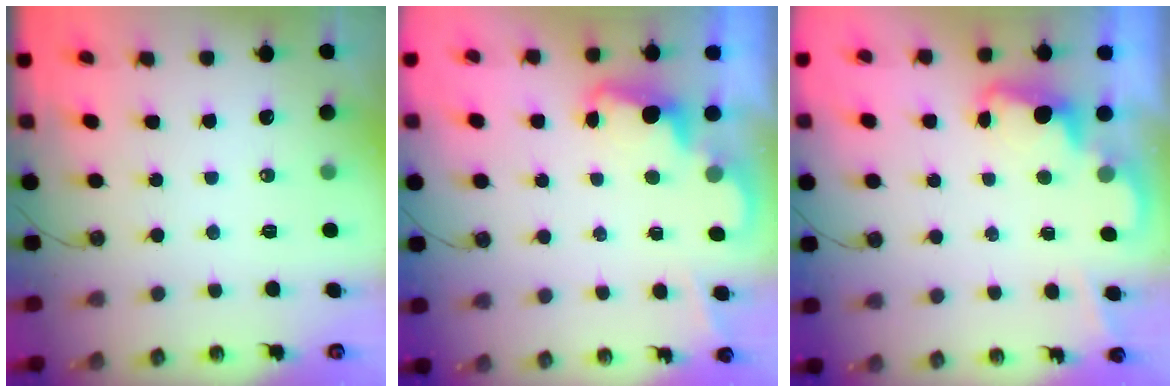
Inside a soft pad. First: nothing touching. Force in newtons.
{"total": 2.4, "press": 2.3, "slide": 0.5}
{"total": 2.4, "press": 2.4, "slide": 0.5}